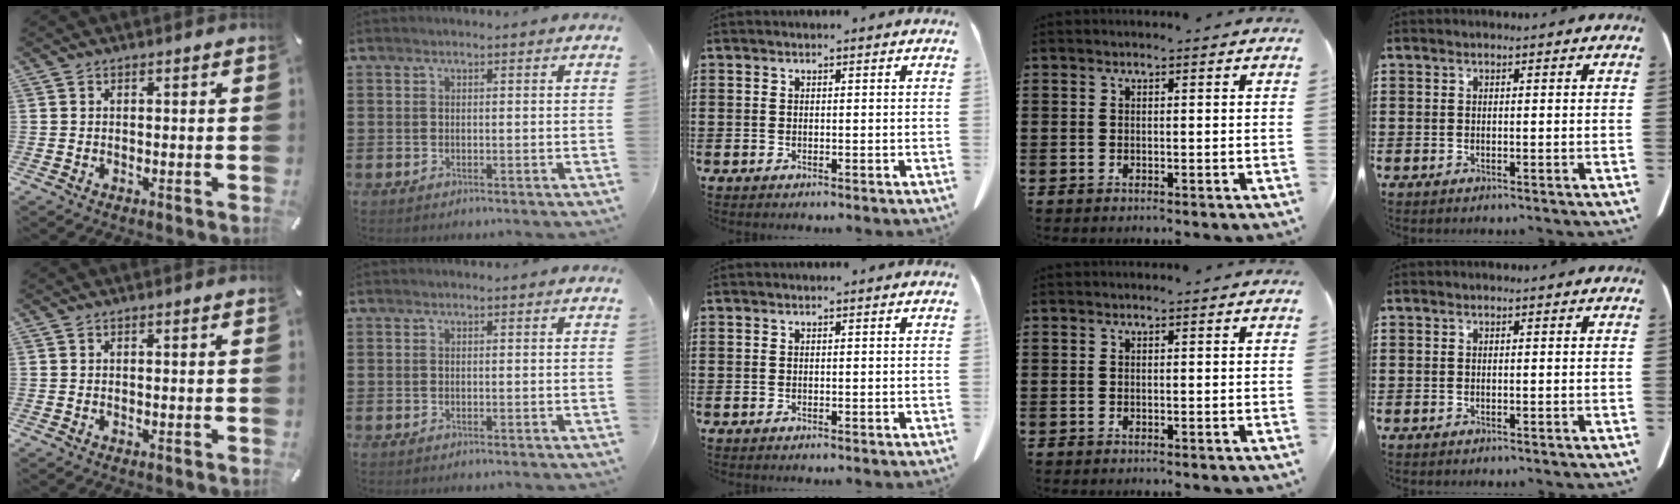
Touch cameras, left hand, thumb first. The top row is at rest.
{}